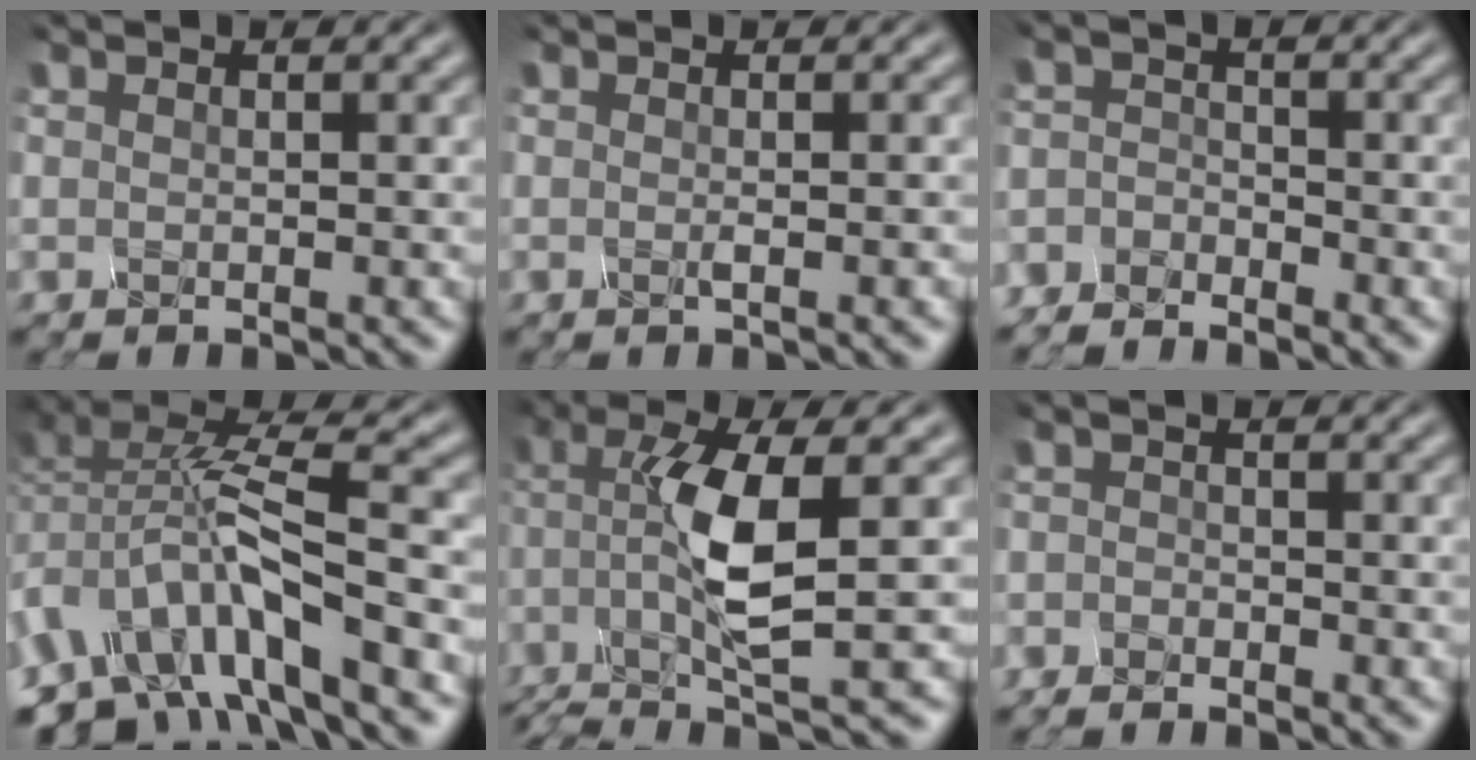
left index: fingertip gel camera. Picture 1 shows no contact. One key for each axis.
{"total": 0.9, "fx": -0.8, "fy": -0.2, "fz": 0.5, "tx": -0.027, "ty": 0.002, "tz": -0.007}
{"total": 3.6, "fx": -3.4, "fy": -0.2, "fz": -1.1, "tx": 0.004, "ty": 0.001, "tz": -0.052}
{"total": 8.8, "fx": -5.5, "fy": 3.7, "fz": 5.8, "tx": -0.121, "ty": 0.002, "tz": -0.074}
{"total": 7.1, "fx": -2.9, "fy": 0.7, "fz": 6.5, "tx": -0.152, "ty": 0.009, "tz": -0.040}
{"total": 2.5, "fx": -2.3, "fy": -0.5, "fz": -0.9, "tx": 0.003, "ty": -0.002, "tz": -0.025}